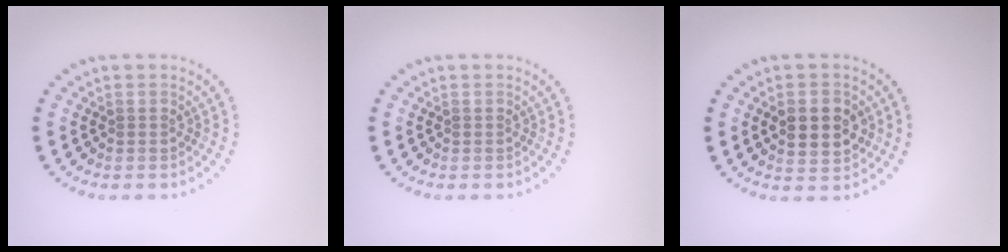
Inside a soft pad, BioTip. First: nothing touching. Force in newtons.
{"total": 0.0}
{"total": 4.4, "press": 4.3, "slide": 0.2}